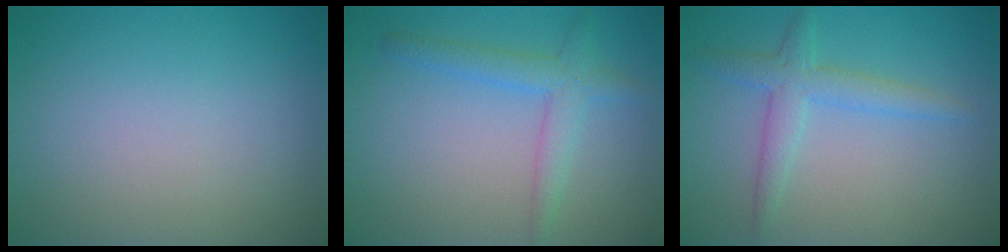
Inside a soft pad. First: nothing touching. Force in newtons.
{"total": 2.8, "press": 2.8, "slide": 0.2}
{"total": 2.9, "press": 2.9, "slide": 0.1}